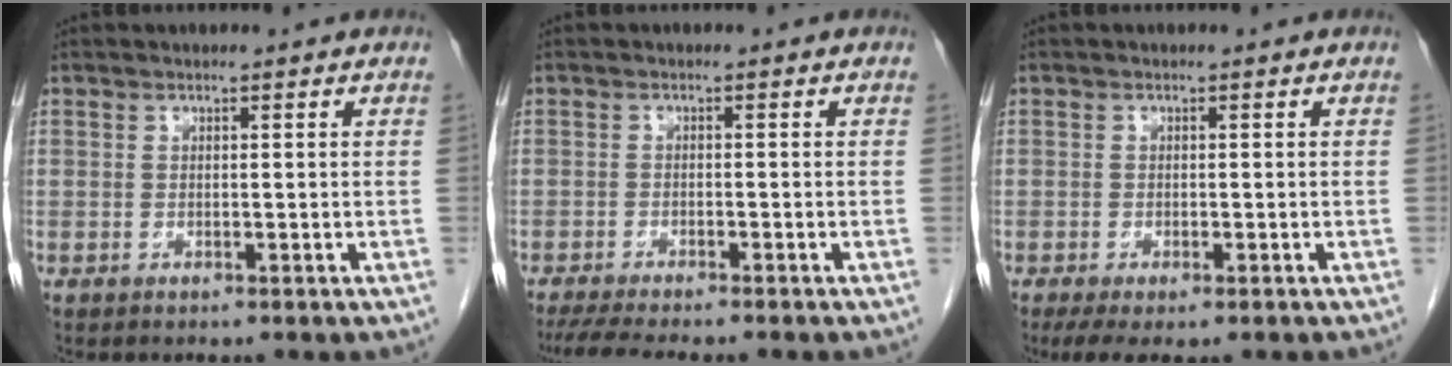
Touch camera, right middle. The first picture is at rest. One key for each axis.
{"total": 7.5, "fx": -6.4, "fy": 0.3, "fz": 3.9, "tx": -0.054, "ty": -0.015, "tz": -0.100}
{"total": 4.5, "fx": -2.9, "fy": 1.6, "fz": 3.0, "tx": -0.049, "ty": -0.011, "tz": -0.045}